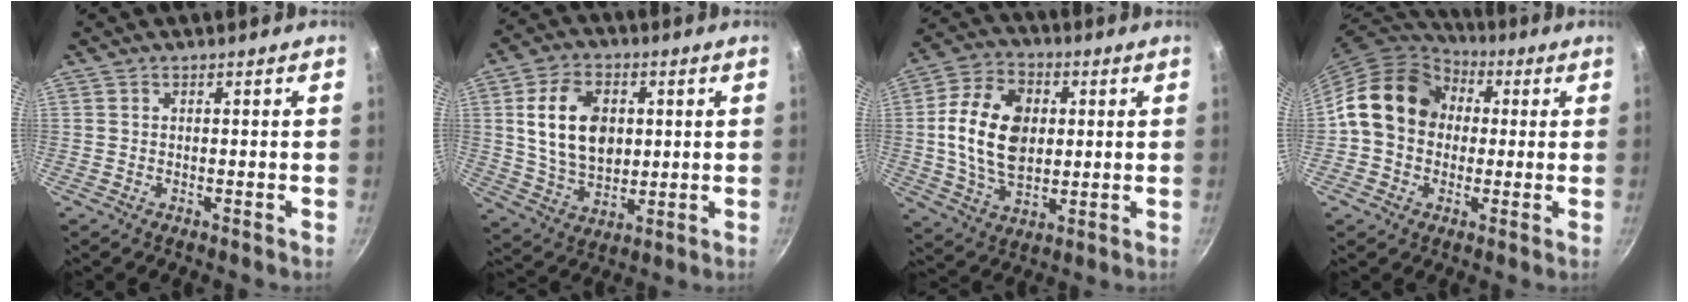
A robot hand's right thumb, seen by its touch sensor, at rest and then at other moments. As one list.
[{"total": 14.3, "force": [2.5, 9.9, 10.0], "torque": [-0.153, -0.008, 0.050]}, {"total": 16.0, "force": [1.6, 10.8, 11.7], "torque": [-0.193, 0.001, 0.024]}, {"total": 15.9, "force": [1.7, 13.1, 9.0], "torque": [-0.122, 0.031, 0.013]}]